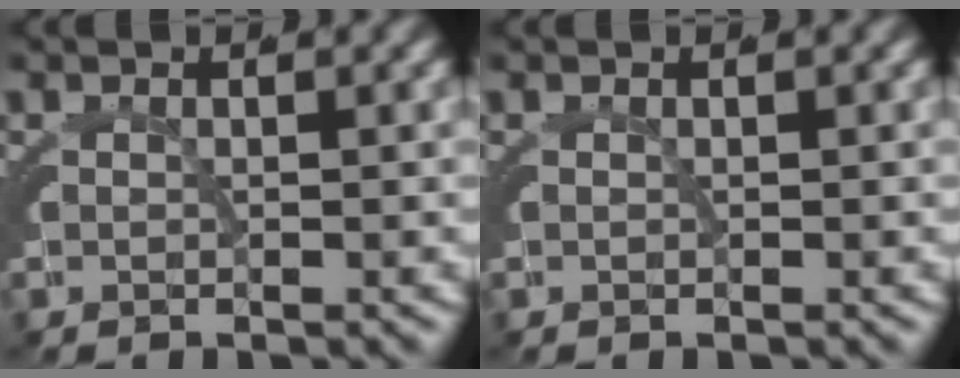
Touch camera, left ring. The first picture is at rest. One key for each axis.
{"total": 0.0}